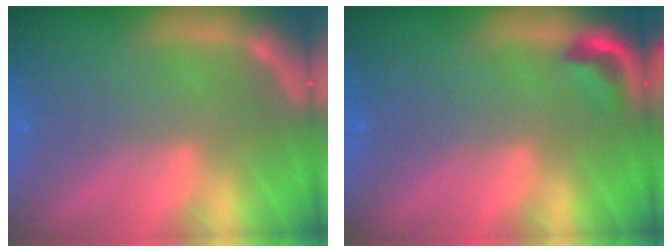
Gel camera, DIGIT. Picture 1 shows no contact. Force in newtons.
{"total": 1.9}